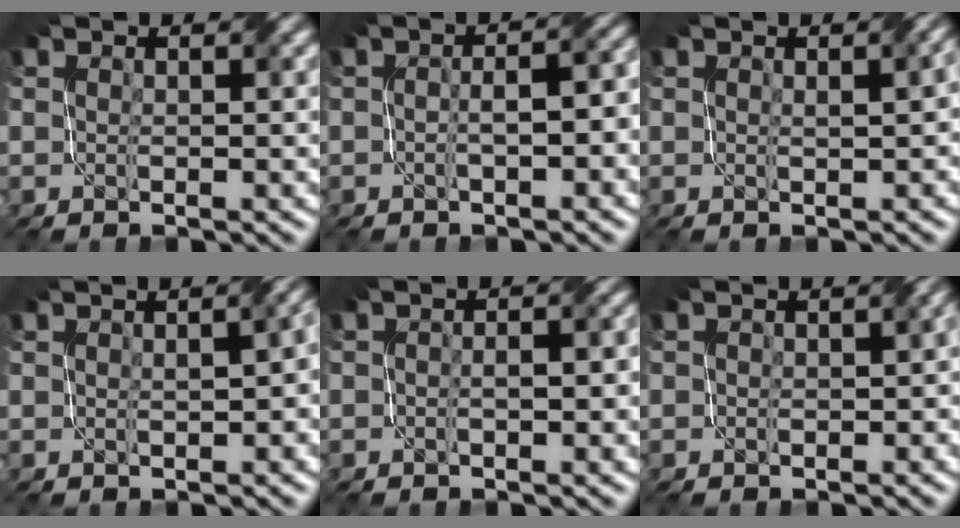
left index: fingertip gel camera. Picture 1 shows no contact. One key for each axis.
{"total": 4.2, "fx": -0.9, "fy": 1.6, "fz": 3.7, "tx": -0.045, "ty": 0.012, "tz": -0.012}
{"total": 1.7, "fx": 0.3, "fy": 0.3, "fz": 1.7, "tx": -0.021, "ty": 0.006, "tz": 0.008}
{"total": 3.5, "fx": 0.2, "fy": 1.3, "fz": 3.2, "tx": -0.032, "ty": 0.007, "tz": 0.013}
{"total": 3.3, "fx": -0.2, "fy": 1.6, "fz": 2.8, "tx": -0.031, "ty": 0.008, "tz": -0.016}
{"total": 2.5, "fx": 0.1, "fy": 1.7, "fz": 1.8, "tx": -0.013, "ty": -0.003, "tz": 0.000}